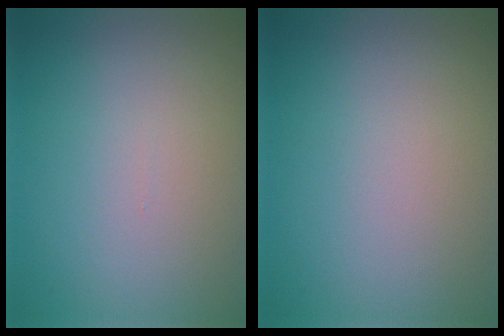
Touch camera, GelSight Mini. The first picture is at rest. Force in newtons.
{"total": 0.0}